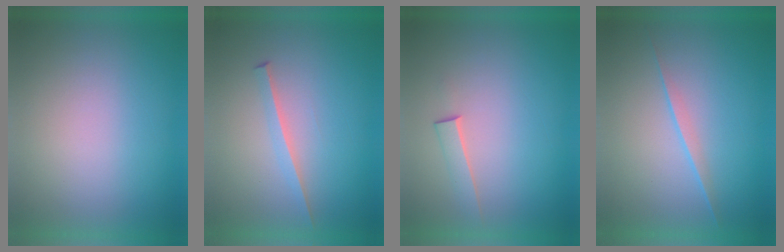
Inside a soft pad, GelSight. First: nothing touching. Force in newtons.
{"total": 1.6}
{"total": 1.8}
{"total": 2.2}